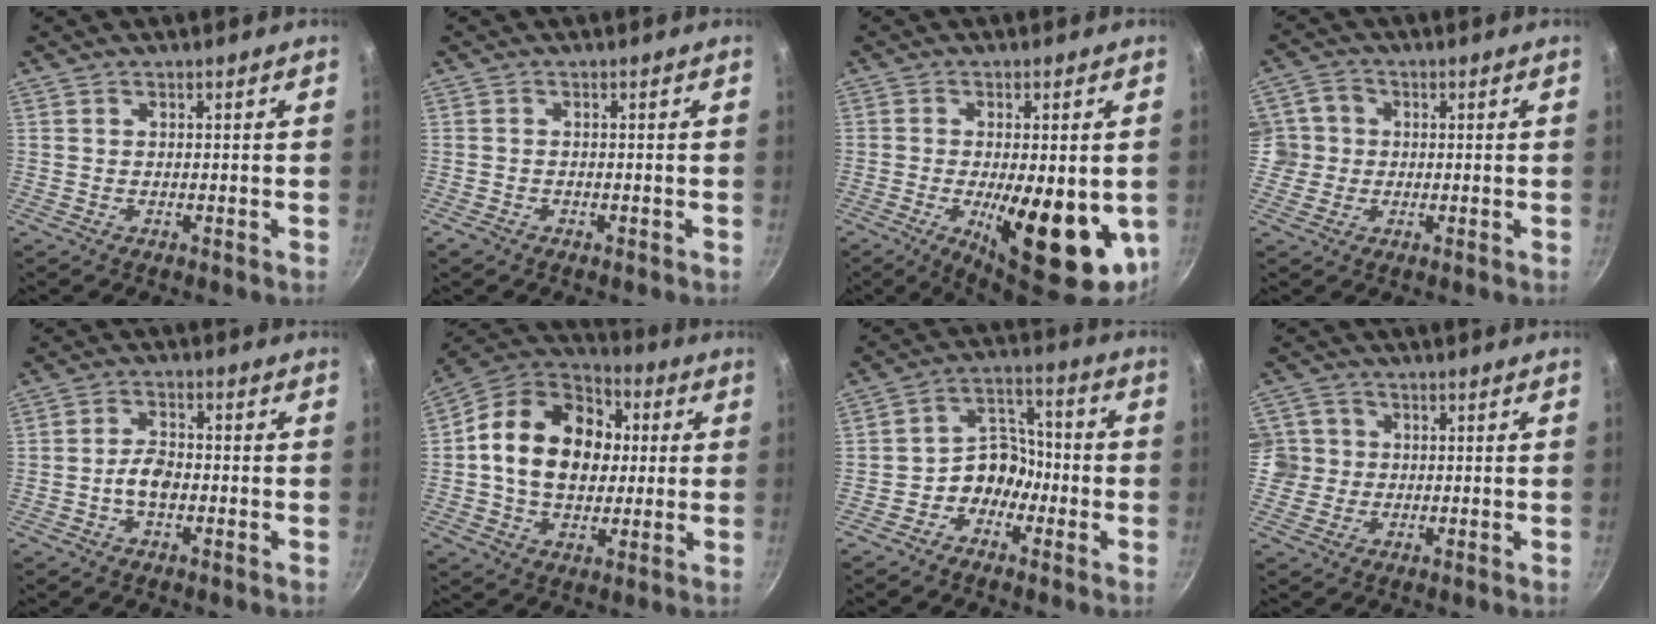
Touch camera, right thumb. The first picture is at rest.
{"total": 1.4, "force": [-0.9, 0.9, 0.5], "torque": [-0.018, 0.007, -0.015]}
{"total": 17.8, "force": [-3.5, 6.5, 16.1], "torque": [-0.218, -0.011, -0.039]}
{"total": 5.8, "force": [0.2, 5.6, 1.5], "torque": [0.014, 0.005, -0.008]}
{"total": 4.7, "force": [-1.4, 2.8, 3.5], "torque": [-0.057, 0.024, -0.029]}
{"total": 20.9, "force": [2.3, 15.6, 13.7], "torque": [-0.209, 0.023, 0.026]}
{"total": 8.3, "force": [-3.4, 6.6, 3.8], "torque": [-0.014, 0.054, -0.071]}
{"total": 5.5, "force": [0.3, 5.3, 1.1], "torque": [0.023, 0.006, -0.002]}